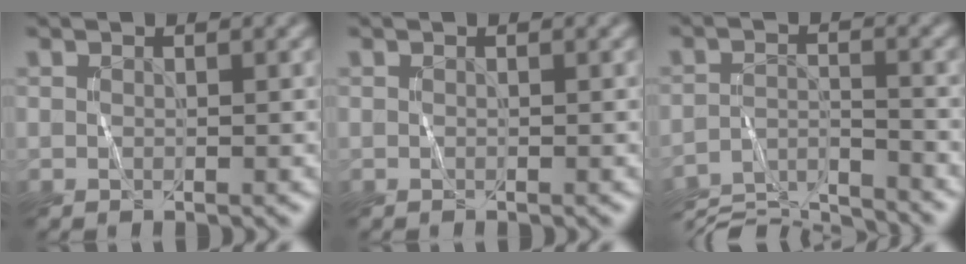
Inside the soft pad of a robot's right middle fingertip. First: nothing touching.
{"total": 0.0}
{"total": 7.8, "force": [-7.5, 1.2, 1.8], "torque": [-0.037, -0.008, -0.126]}